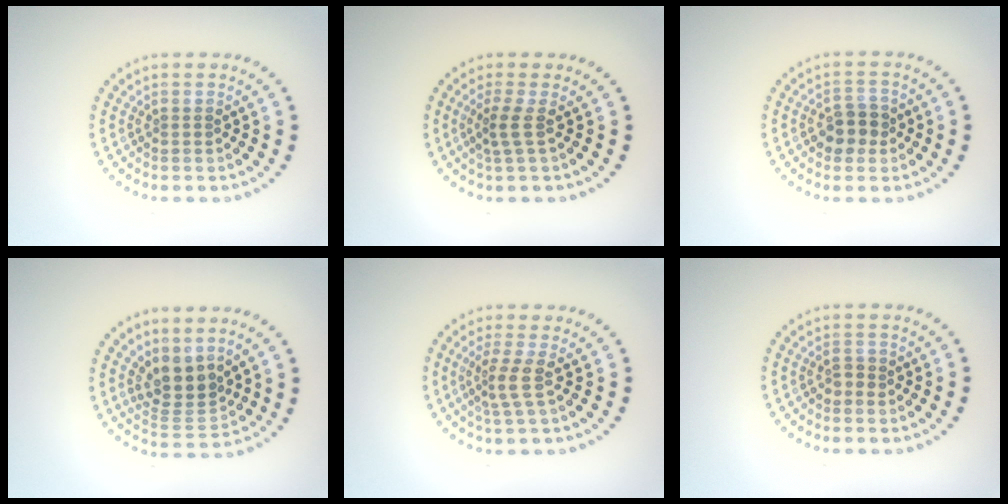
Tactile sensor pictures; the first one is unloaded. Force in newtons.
{"total": 1.9, "press": 1.3, "slide": 1.4}
{"total": 2.7, "press": 2.6, "slide": 0.7}
{"total": 3.6, "press": 3.0, "slide": 2.0}
{"total": 2.3, "press": 1.6, "slide": 1.7}
{"total": 1.1, "press": 1.0, "slide": 0.4}